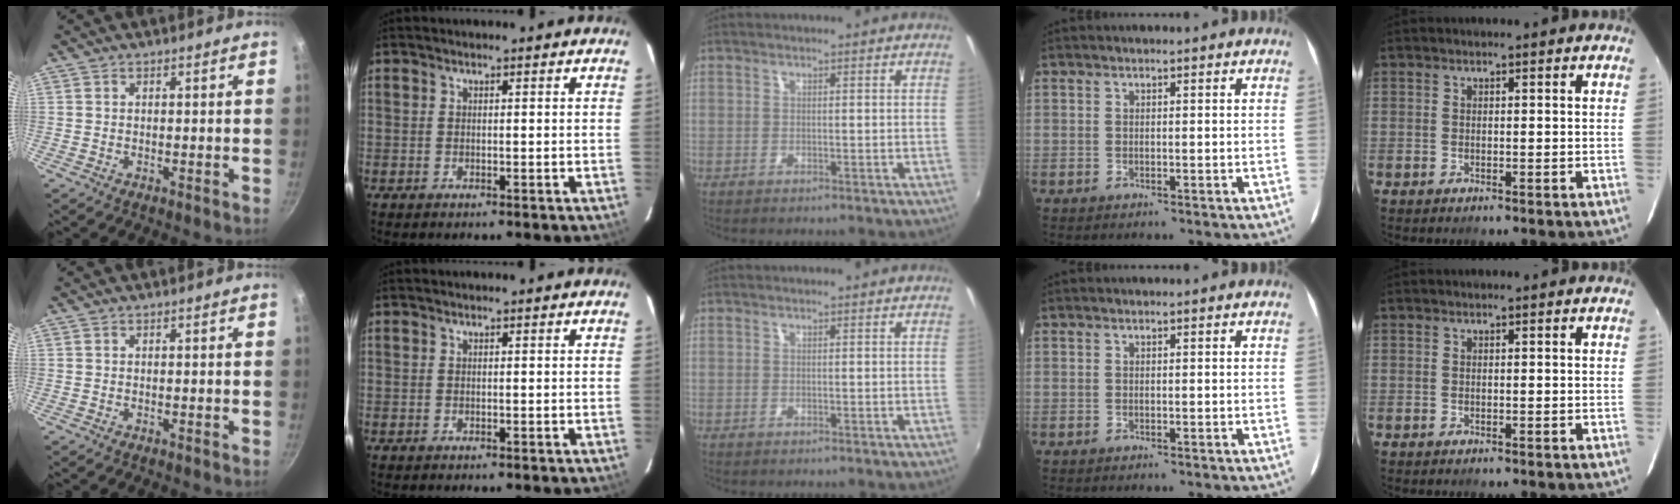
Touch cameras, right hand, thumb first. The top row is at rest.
{}